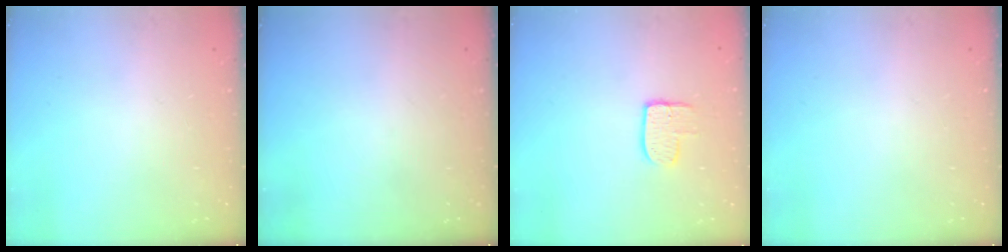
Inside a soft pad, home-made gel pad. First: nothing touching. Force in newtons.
{"total": 0.0}
{"total": 7.4, "press": 7.4, "slide": 0.2}
{"total": 0.0}